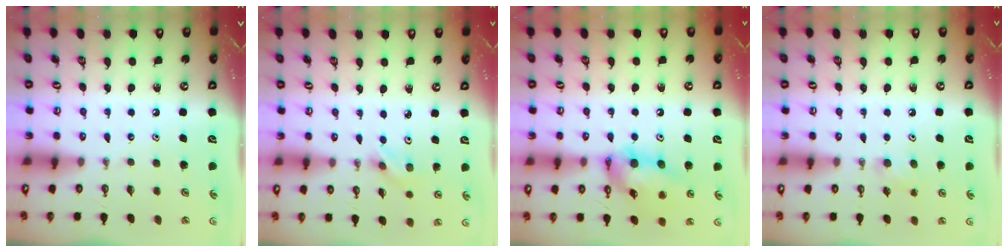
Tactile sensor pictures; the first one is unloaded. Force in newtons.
{"total": 2.3, "press": 2.1, "slide": 0.8}
{"total": 14.3, "press": 14.3, "slide": 1.0}
{"total": 6.3, "press": 4.8, "slide": 4.1}